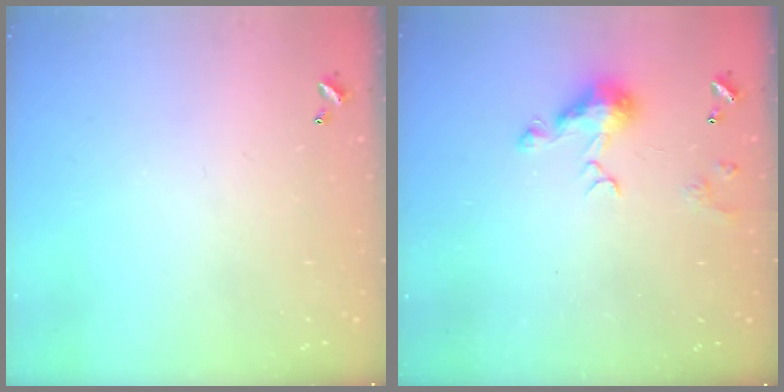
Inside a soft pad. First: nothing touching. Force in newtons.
{"total": 7.3, "press": 7.3, "slide": 1.0}